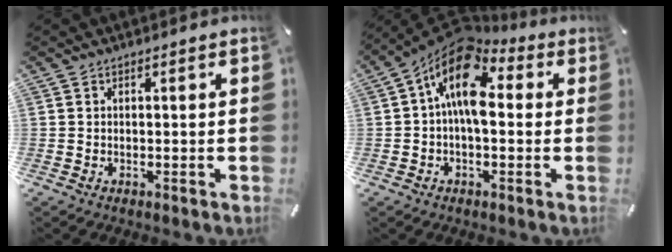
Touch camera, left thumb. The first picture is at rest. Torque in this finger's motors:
{"motor_torque": [0.09, 1.78, 1.86, -0.91, 0.59]}